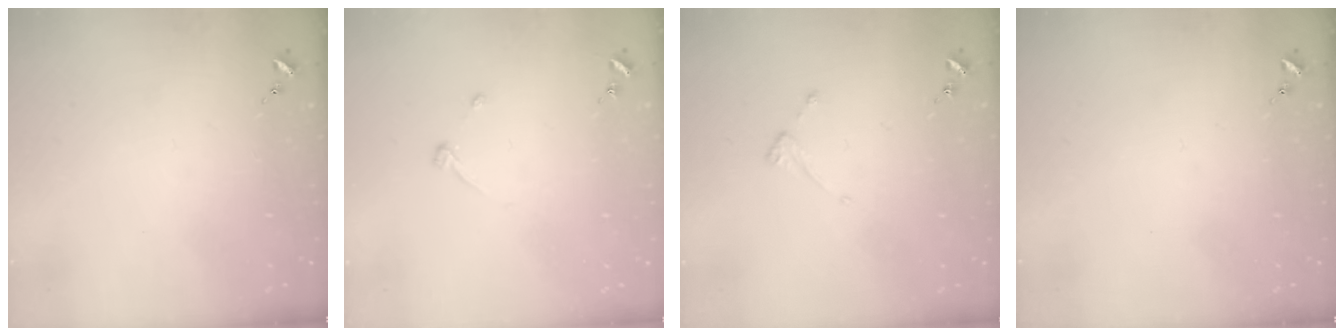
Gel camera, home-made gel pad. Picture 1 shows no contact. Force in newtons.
{"total": 3.2, "press": 3.2, "slide": 0.5}
{"total": 3.5, "press": 3.5, "slide": 0.3}
{"total": 0.0}